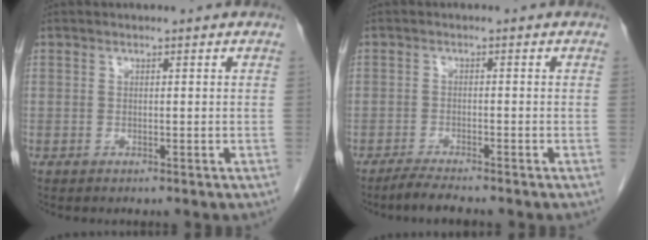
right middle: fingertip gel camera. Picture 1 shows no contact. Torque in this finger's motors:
{"motor_torque": [0.26, 0.13, -0.04, 0.00]}